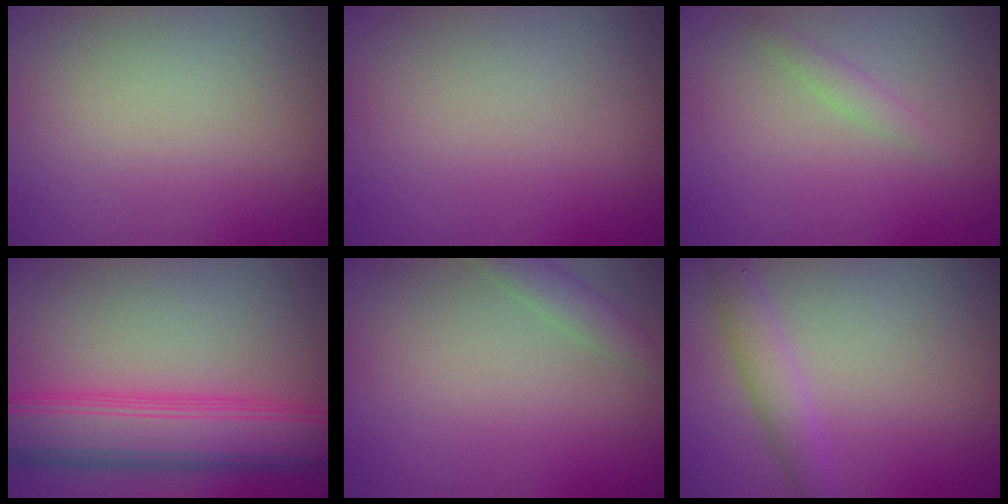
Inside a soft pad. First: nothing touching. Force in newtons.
{"total": 0.0}
{"total": 1.1, "press": 1.1, "slide": 0.2}
{"total": 9.2, "press": 9.2, "slide": 0.3}
{"total": 1.9, "press": 1.9, "slide": 0.1}
{"total": 2.3, "press": 2.3, "slide": 0.0}